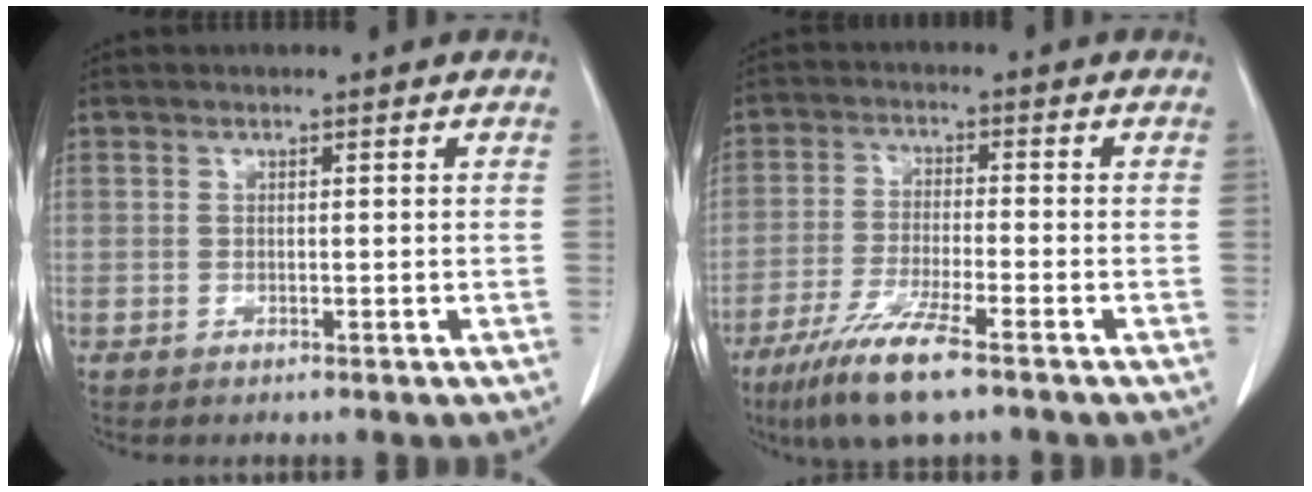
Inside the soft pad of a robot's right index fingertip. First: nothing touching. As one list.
[{"total": 9.2, "force": [-6.0, 0.5, 7.0], "torque": [-0.141, -0.026, -0.110]}]